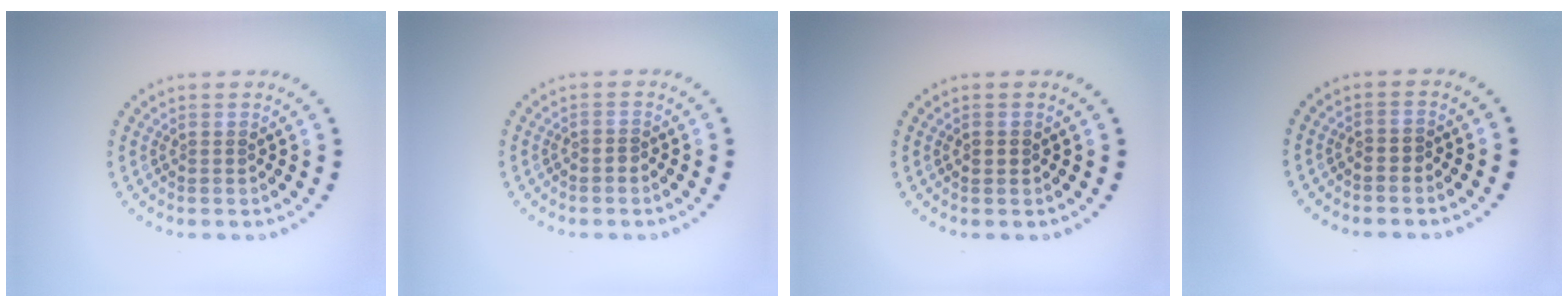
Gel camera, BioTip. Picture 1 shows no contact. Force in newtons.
{"total": 0.6, "press": 0.3, "slide": 0.5}
{"total": 1.3, "press": 1.3, "slide": 0.1}
{"total": 0.6, "press": 0.4, "slide": 0.4}